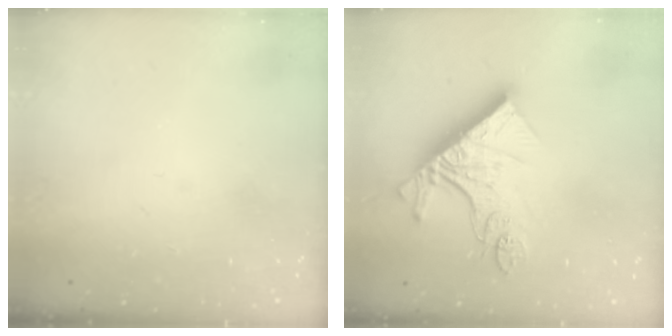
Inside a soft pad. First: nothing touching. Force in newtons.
{"total": 15.3, "press": 15.3, "slide": 1.3}